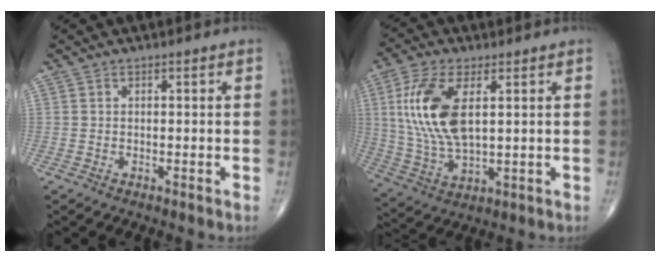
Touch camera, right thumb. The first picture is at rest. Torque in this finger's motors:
{"motor_torque": [-0.20, 0.79, 1.23, 0.29, 0.17]}